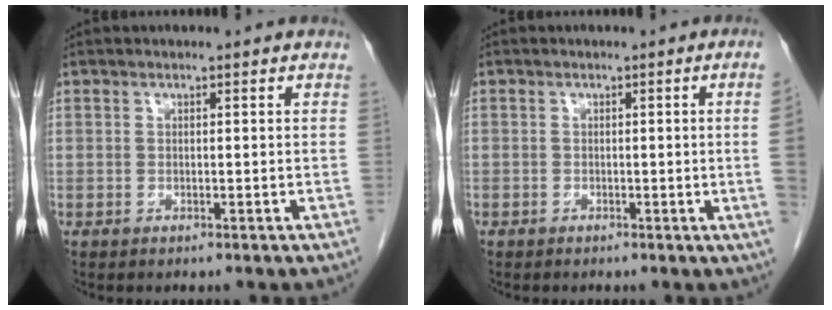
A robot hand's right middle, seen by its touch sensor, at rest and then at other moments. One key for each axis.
{"total": 2.9, "fx": -0.3, "fy": -1.1, "fz": 2.6, "tx": -0.027, "ty": -0.002, "tz": -0.003}